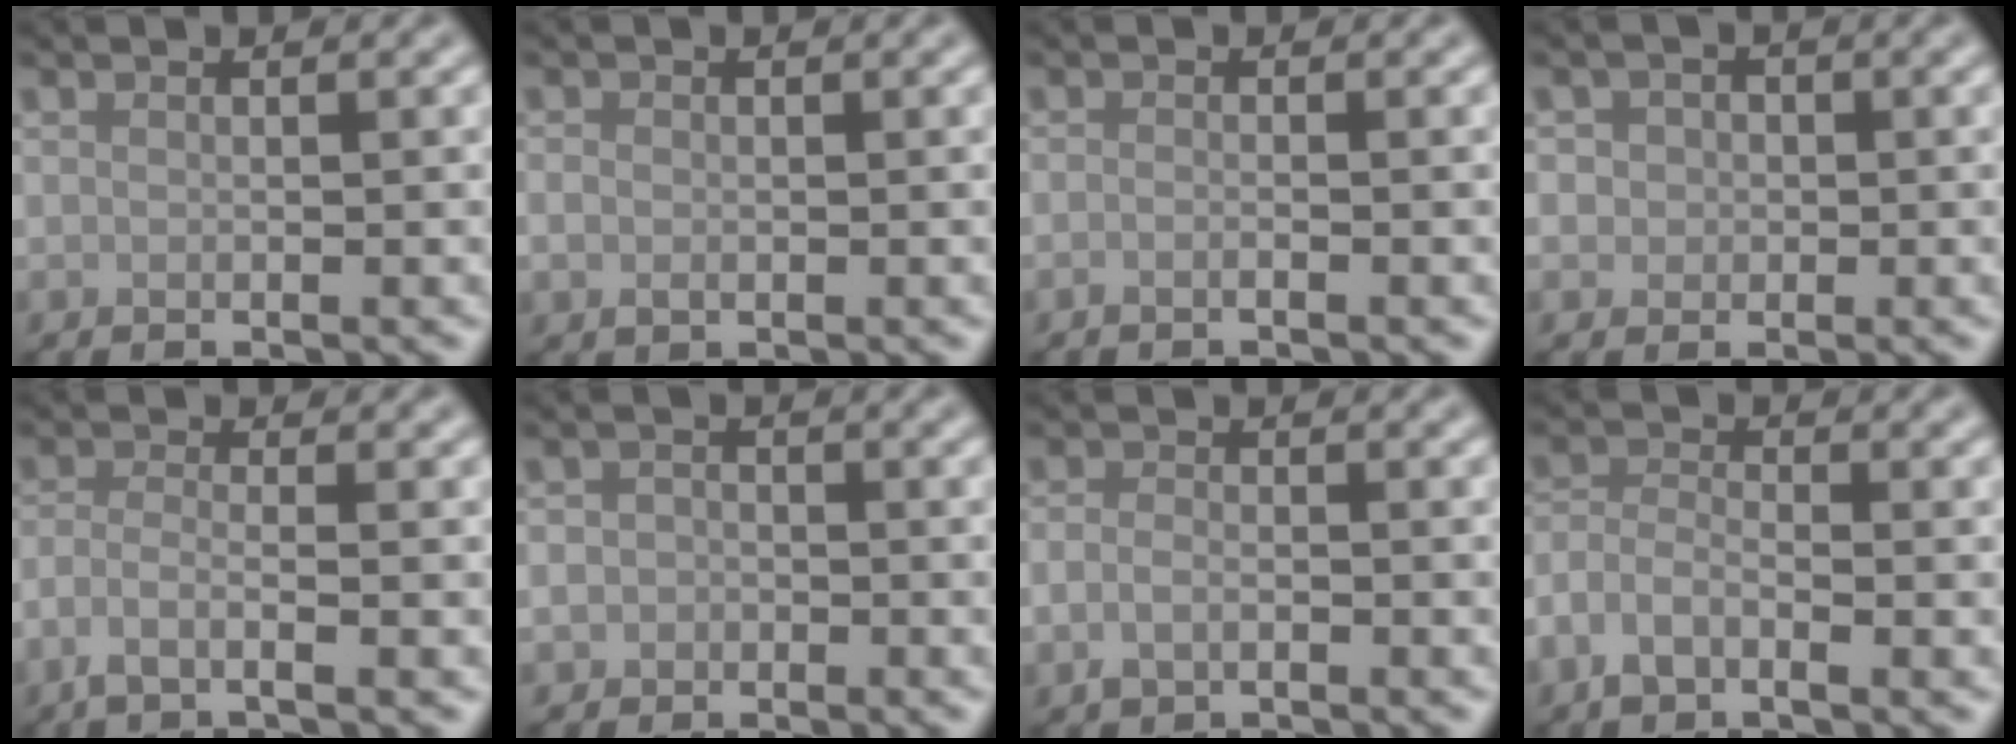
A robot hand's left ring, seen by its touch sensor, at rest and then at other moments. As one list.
[{"total": 1.3, "force": [-0.2, 1.0, 0.8], "torque": [-0.015, -0.003, -0.004]}, {"total": 0.7, "force": [-0.5, 0.1, 0.5], "torque": [-0.007, -0.002, -0.011]}, {"total": 2.9, "force": [0.7, 2.5, 1.1], "torque": [-0.002, 0.013, -0.005]}, {"total": 2.6, "force": [-1.4, 0.6, 2.0], "torque": [-0.036, -0.002, -0.042]}, {"total": 2.1, "force": [-0.8, 1.9, 0.5], "torque": [0.015, -0.001, -0.021]}, {"total": 1.8, "force": [-0.9, 1.1, 1.1], "torque": [-0.023, 0.000, -0.022]}, {"total": 2.8, "force": [-1.7, 1.1, 1.9], "torque": [-0.040, 0.003, -0.042]}]